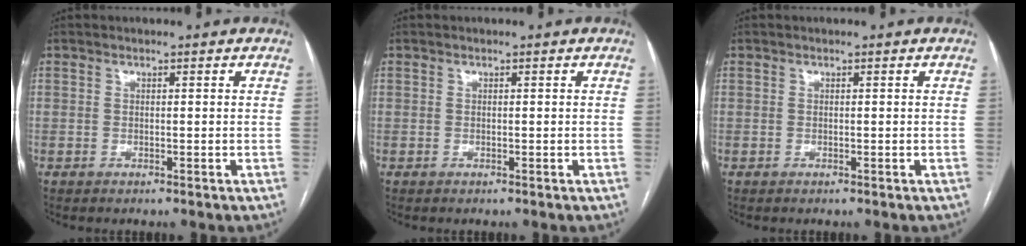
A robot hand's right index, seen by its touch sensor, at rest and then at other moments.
{"total": 0.0}
{"total": 0.0}